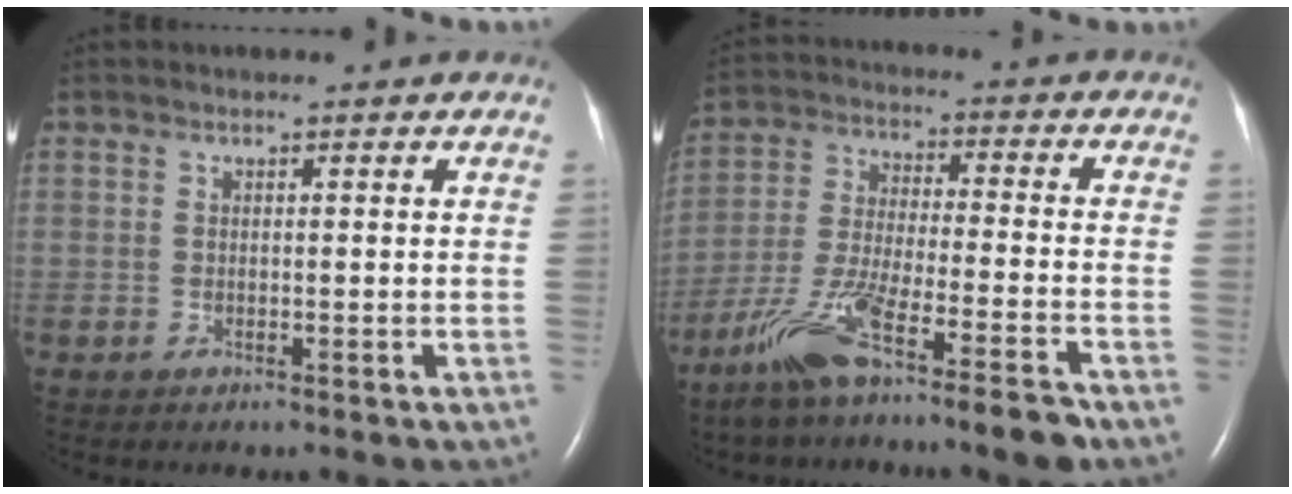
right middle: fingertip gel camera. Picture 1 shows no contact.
{"total": 12.9, "force": [-9.0, 0.5, 9.2], "torque": [-0.181, -0.027, -0.164]}